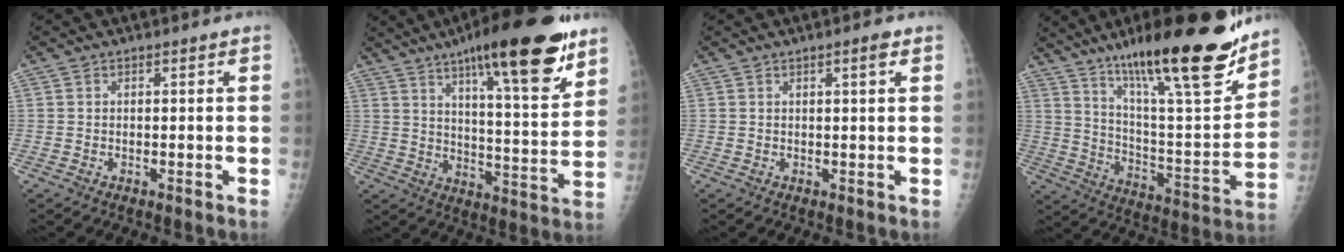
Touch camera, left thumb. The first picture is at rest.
{"total": 22.9, "force": [14.2, 5.2, 17.2], "torque": [-0.233, -0.058, 0.214]}
{"total": 1.8, "force": [1.0, 0.2, 1.5], "torque": [-0.025, -0.003, 0.013]}
{"total": 26.7, "force": [18.3, 4.9, 18.8], "torque": [-0.272, -0.074, 0.300]}